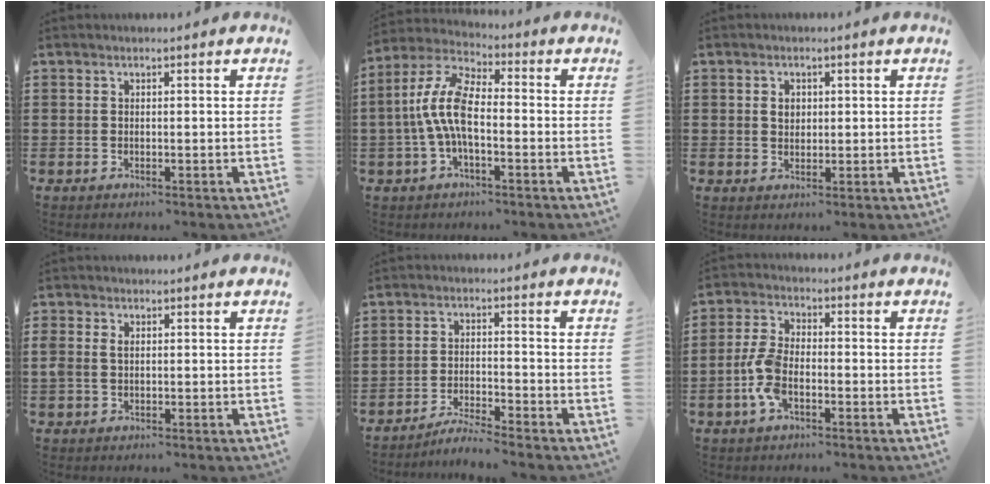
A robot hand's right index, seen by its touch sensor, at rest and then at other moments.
{"total": 8.9, "force": [-1.1, 3.7, 8.0], "torque": [-0.194, -0.007, -0.028]}
{"total": 2.0, "force": [0.4, 1.5, 1.2], "torque": [-0.027, 0.009, 0.006]}
{"total": 1.5, "force": [0.3, 1.2, 1.0], "torque": [-0.022, 0.008, 0.004]}
{"total": 3.7, "force": [-3.6, -0.4, 0.7], "torque": [-0.017, 0.001, -0.073]}
{"total": 6.1, "force": [-2.1, 2.9, 4.9], "torque": [-0.127, -0.003, -0.049]}